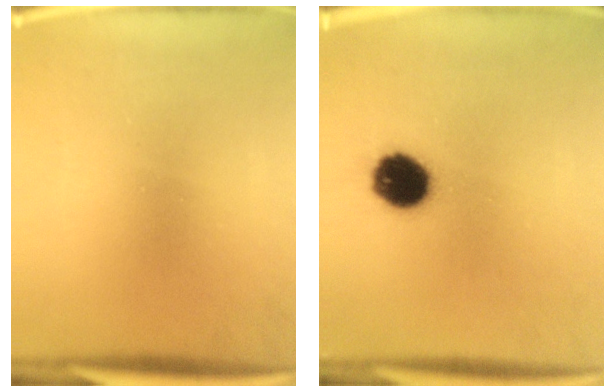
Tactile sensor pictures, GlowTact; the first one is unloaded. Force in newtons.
{"total": 10.8}